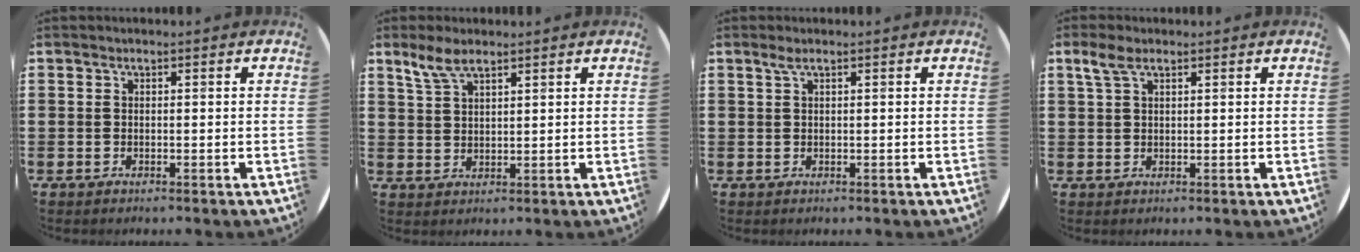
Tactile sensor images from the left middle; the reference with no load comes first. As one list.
[{"total": 3.9, "force": [2.9, 1.3, 2.2], "torque": [-0.048, 0.004, 0.054]}, {"total": 1.0, "force": [0.5, 0.0, 0.8], "torque": [-0.015, 0.003, 0.008]}, {"total": 2.5, "force": [1.7, 0.9, 1.6], "torque": [-0.036, 0.006, 0.030]}]